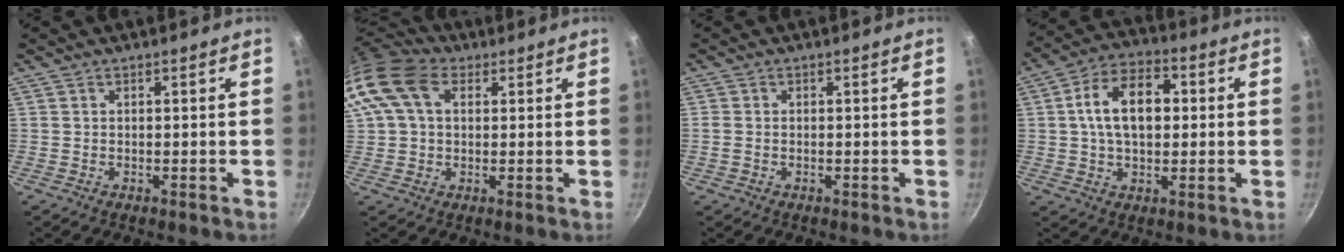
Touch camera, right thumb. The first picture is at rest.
{"total": 15.1, "force": [4.6, 10.4, 9.9], "torque": [-0.201, 0.024, 0.072]}
{"total": 1.4, "force": [-0.3, 1.1, 0.8], "torque": [-0.017, 0.001, -0.009]}
{"total": 12.9, "force": [1.6, 8.1, 10.0], "torque": [-0.141, 0.024, 0.015]}